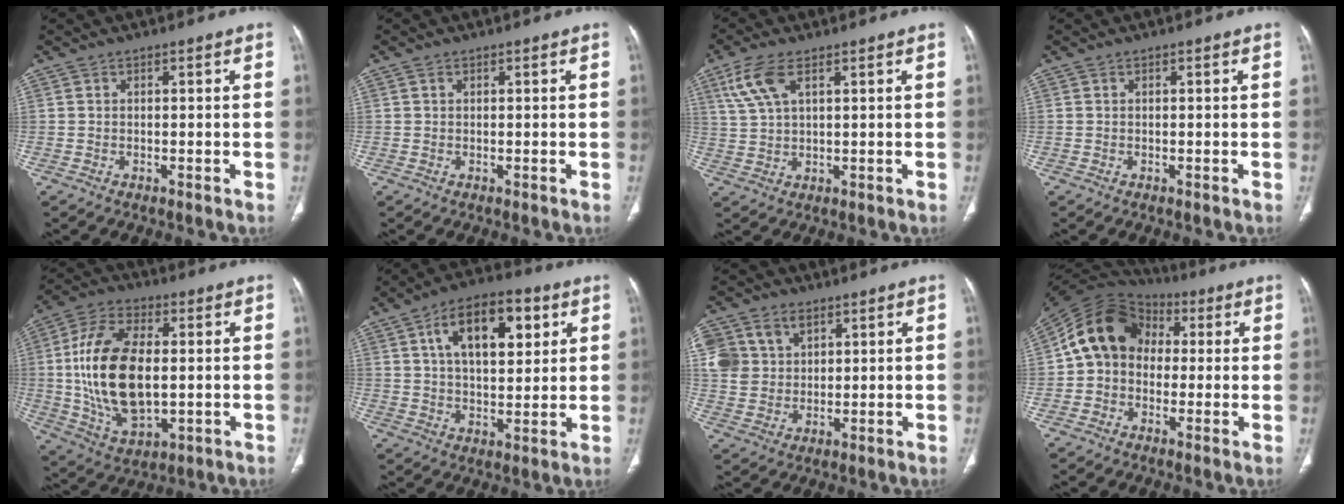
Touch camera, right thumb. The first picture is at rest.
{"total": 0.5, "force": [0.3, 0.4, 0.2], "torque": [-0.004, 0.002, 0.004]}
{"total": 7.1, "force": [3.5, 3.0, 5.4], "torque": [-0.126, 0.000, 0.076]}
{"total": 0.0}
{"total": 19.9, "force": [0.4, 10.8, 16.7], "torque": [-0.324, -0.003, 0.017]}
{"total": 15.6, "force": [5.9, 7.9, 12.1], "torque": [-0.162, -0.006, 0.093]}
{"total": 14.1, "force": [5.2, 11.1, 6.8], "torque": [-0.142, 0.007, 0.105]}
{"total": 13.6, "force": [1.3, 11.0, 7.9], "torque": [-0.120, 0.039, 0.012]}